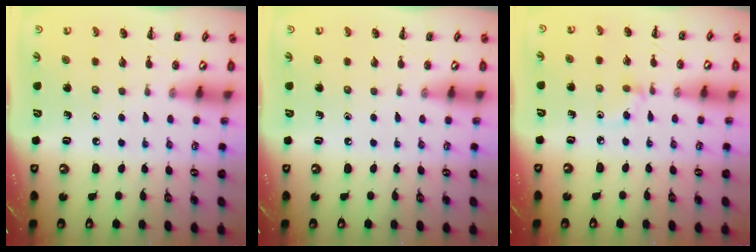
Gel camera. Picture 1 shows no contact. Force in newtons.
{"total": 0.0}
{"total": 5.1, "press": 4.8, "slide": 1.7}